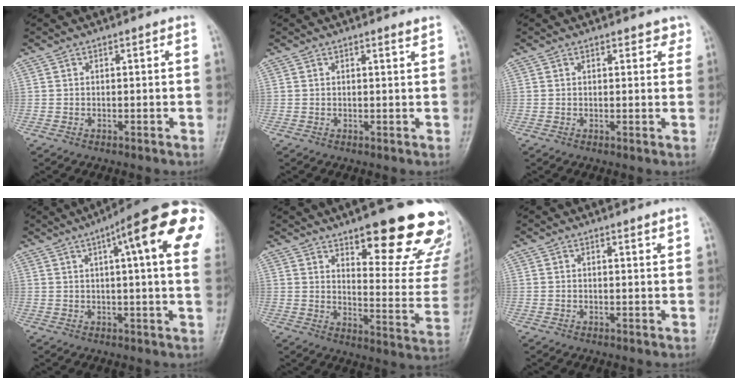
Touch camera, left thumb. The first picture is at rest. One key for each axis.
{"total": 0.8, "fx": 0.7, "fy": -0.2, "fz": 0.4, "tx": -0.014, "ty": -0.008, "tz": 0.011}
{"total": 2.4, "fx": 1.8, "fy": 1.2, "fz": 1.1, "tx": 0.009, "ty": -0.007, "tz": 0.016}
{"total": 20.0, "fx": 7.2, "fy": 3.8, "fz": 18.3, "tx": -0.235, "ty": 0.012, "tz": 0.085}
{"total": 23.8, "fx": 15.3, "fy": 6.9, "fz": 16.9, "tx": -0.174, "ty": -0.088, "tz": 0.203}
{"total": 1.2, "fx": 0.8, "fy": 0.0, "fz": 0.8, "tx": -0.009, "ty": -0.006, "tz": 0.013}